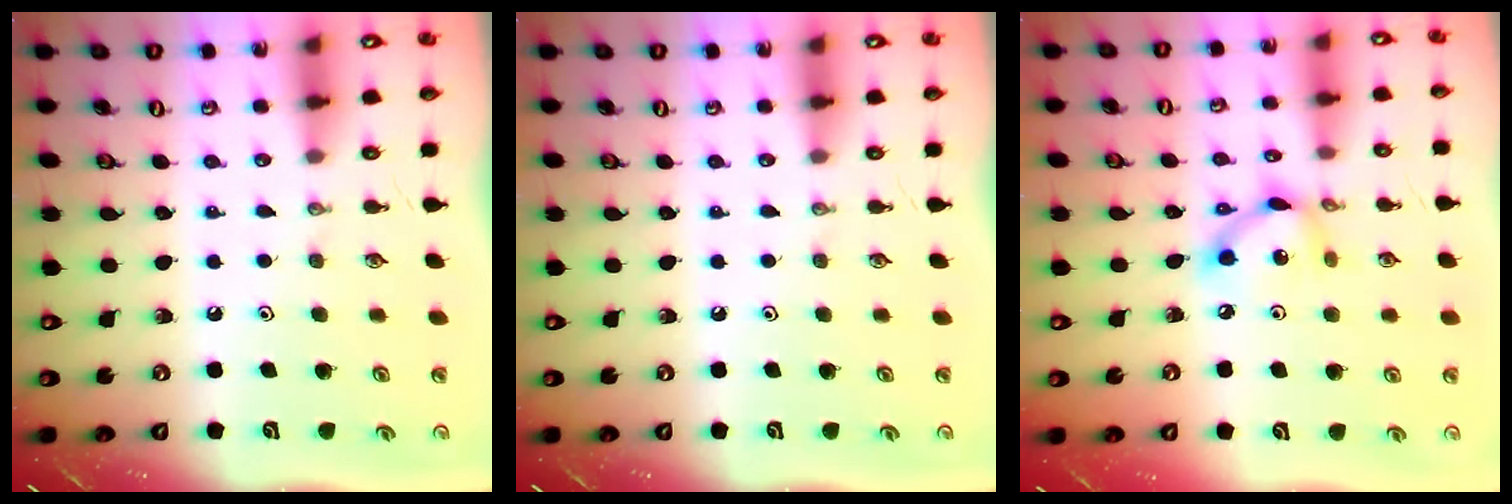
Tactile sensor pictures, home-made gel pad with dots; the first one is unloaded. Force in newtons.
{"total": 0.0}
{"total": 9.1, "press": 9.0, "slide": 0.6}